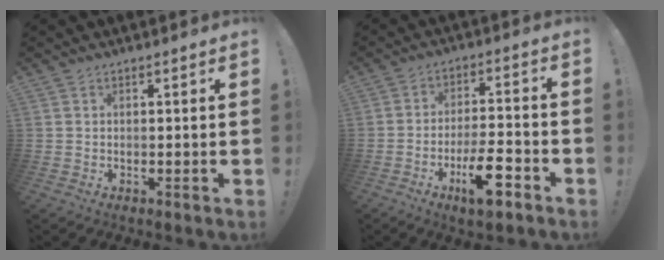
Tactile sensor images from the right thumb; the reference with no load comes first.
{"total": 11.9, "force": [-6.3, 3.6, 9.5], "torque": [-0.148, 0.029, -0.104]}